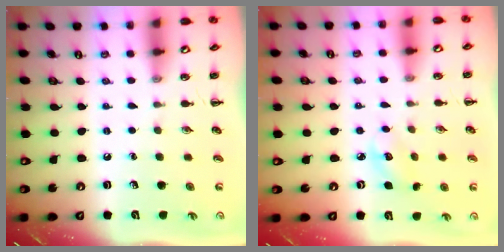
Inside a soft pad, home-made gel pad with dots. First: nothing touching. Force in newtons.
{"total": 4.0, "press": 3.9, "slide": 0.9}